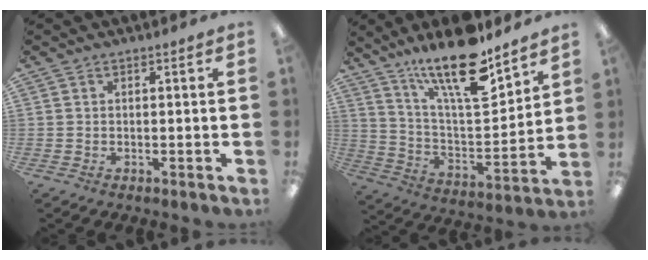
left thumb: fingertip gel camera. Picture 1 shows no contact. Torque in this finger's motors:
{"motor_torque": [1.96, 0.85, 1.71, -1.03, 0.38]}